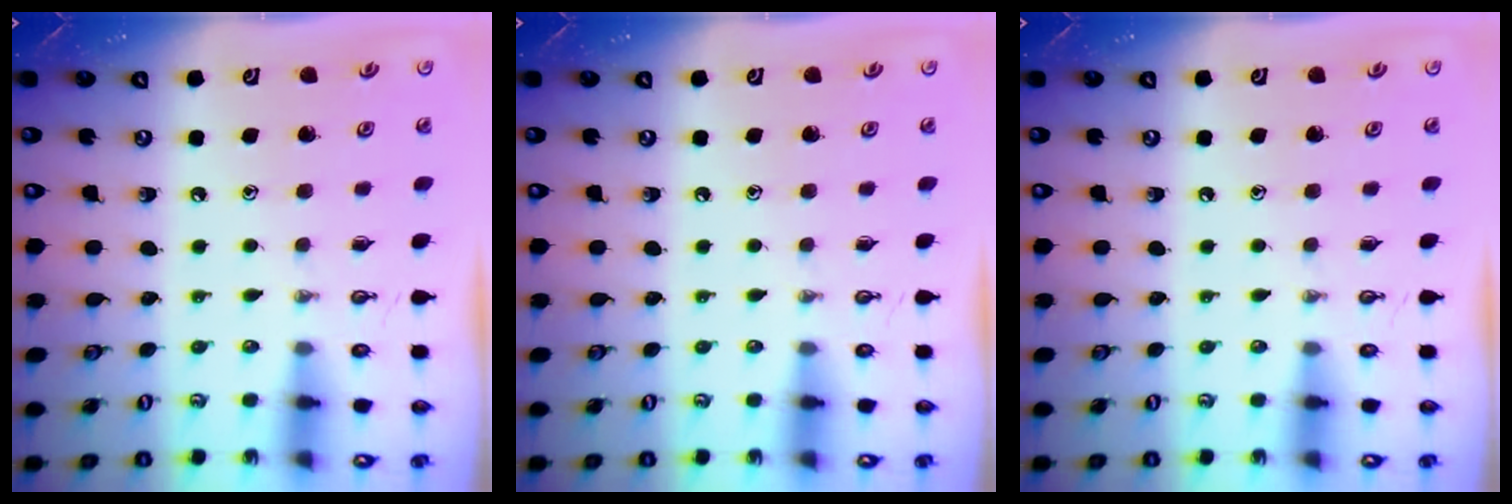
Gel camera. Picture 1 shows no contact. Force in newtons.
{"total": 0.0}
{"total": 0.0}